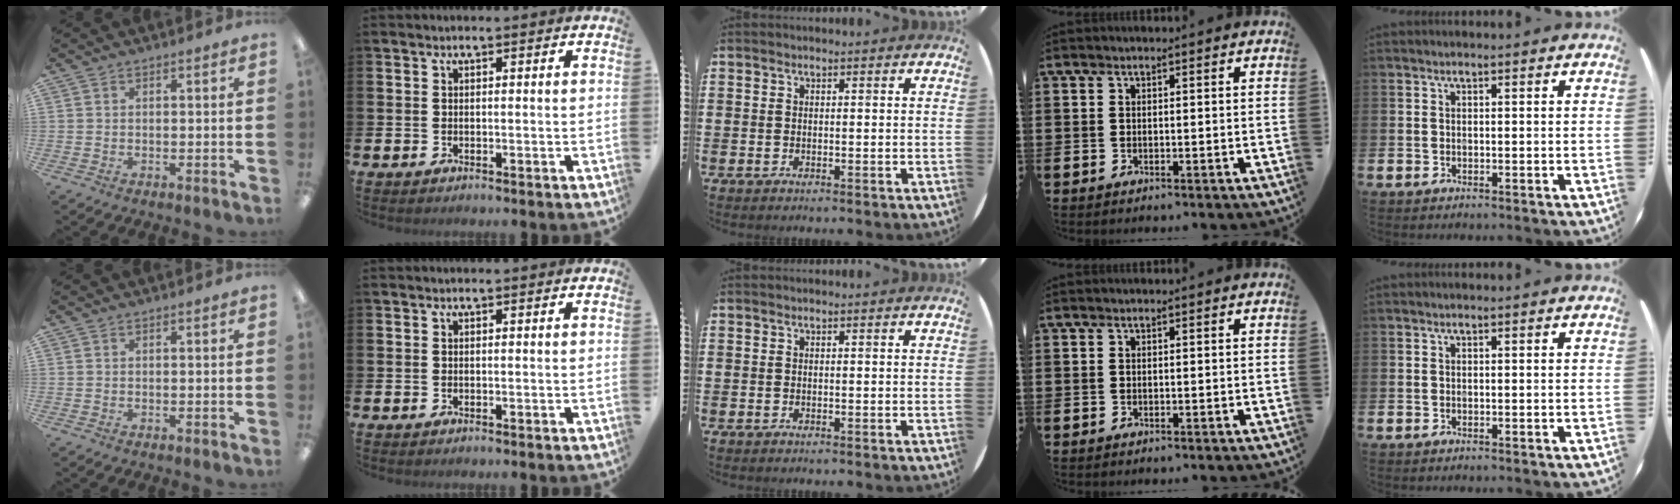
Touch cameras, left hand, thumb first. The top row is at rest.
{}